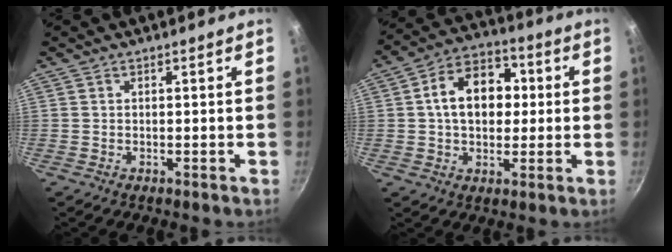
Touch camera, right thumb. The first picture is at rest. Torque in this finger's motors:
{"motor_torque": [0.51, 2.47, 1.17, 0.19, 0.32]}